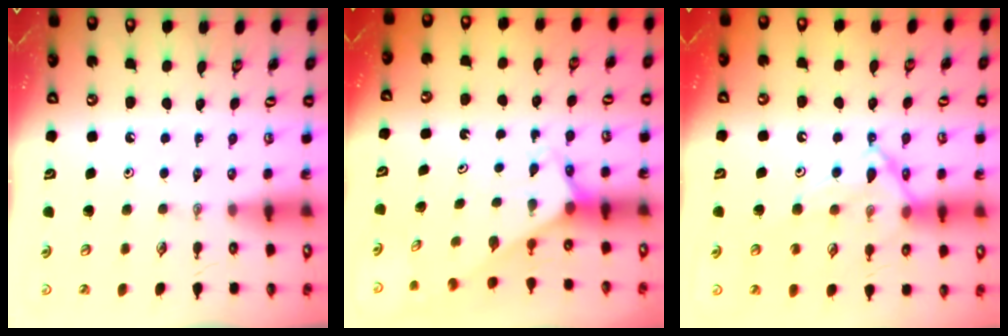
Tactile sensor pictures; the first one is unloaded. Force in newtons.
{"total": 2.5, "press": 2.5, "slide": 0.2}
{"total": 15.7, "press": 15.6, "slide": 1.3}